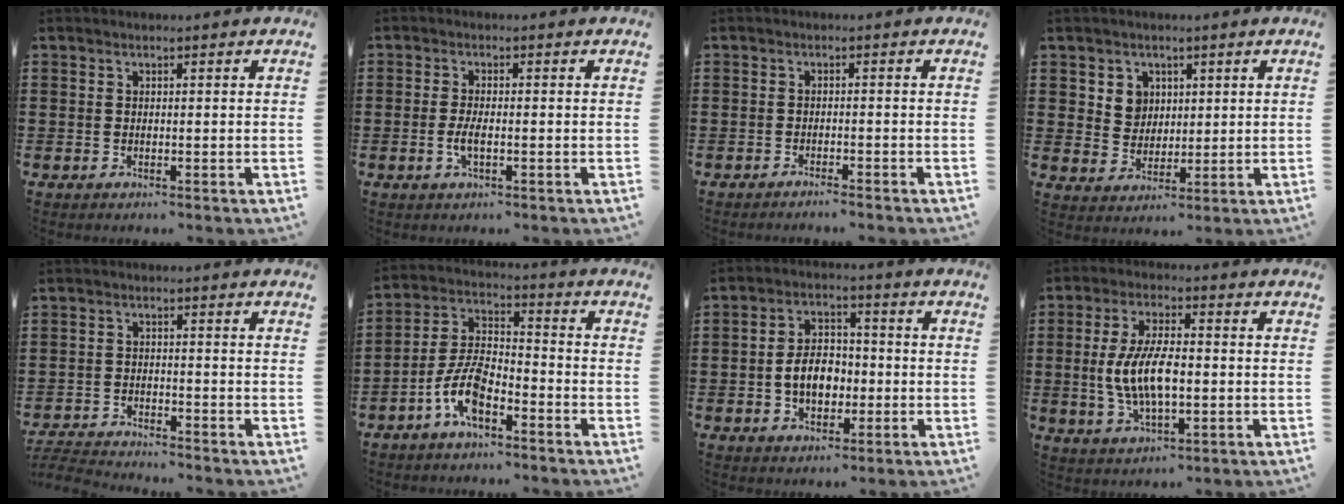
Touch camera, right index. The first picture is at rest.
{"total": 2.7, "force": [-0.7, 0.6, 2.5], "torque": [-0.052, -0.006, -0.015]}
{"total": 1.4, "force": [-1.3, -0.2, 0.3], "torque": [-0.006, 0.002, -0.027]}
{"total": 4.5, "force": [2.0, 4.0, 0.9], "torque": [-0.028, 0.011, 0.035]}
{"total": 3.4, "force": [-3.4, 0.1, 0.1], "torque": [-0.014, -0.002, -0.076]}
{"total": 7.2, "force": [-4.2, 3.3, 4.9], "torque": [-0.116, 0.005, -0.082]}
{"total": 6.6, "force": [-1.3, 4.3, 4.8], "torque": [-0.089, 0.001, -0.032]}
{"total": 9.2, "force": [-0.8, 3.9, 8.4], "torque": [-0.183, -0.004, -0.020]}